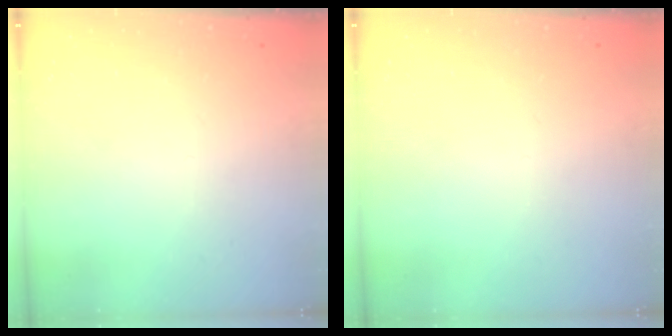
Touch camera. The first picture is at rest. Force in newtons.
{"total": 0.0}